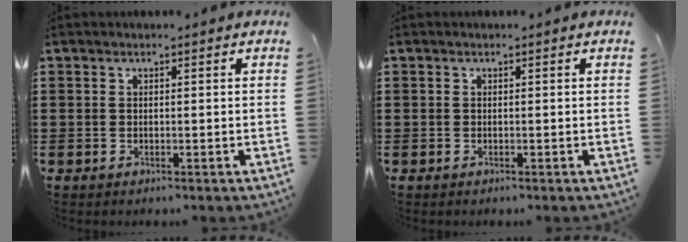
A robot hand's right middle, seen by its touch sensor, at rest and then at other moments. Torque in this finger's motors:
{"motor_torque": [0.23, -0.08, -0.02, 0.02]}